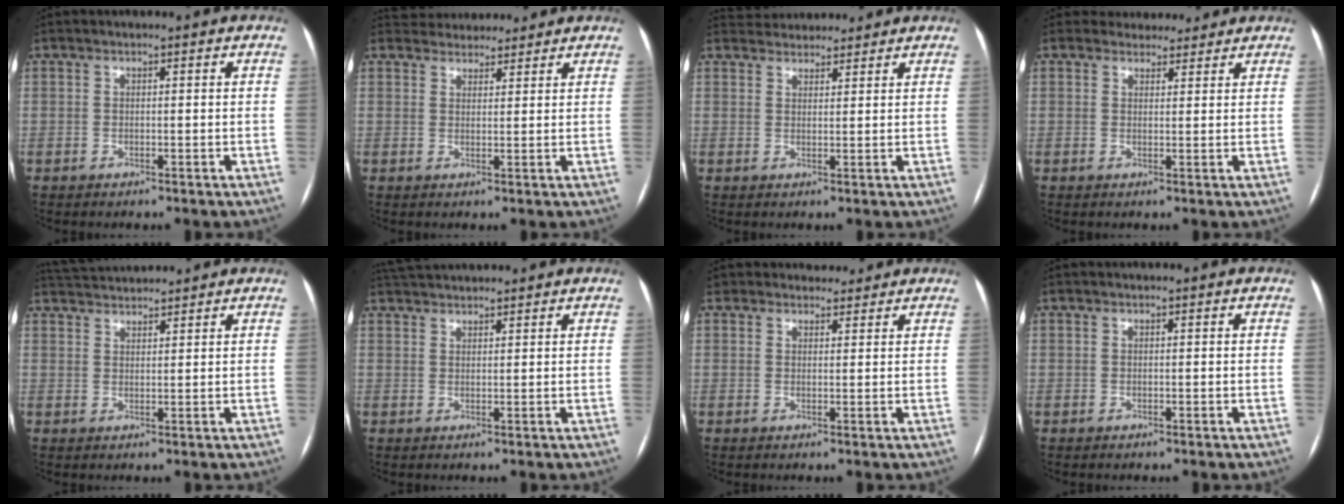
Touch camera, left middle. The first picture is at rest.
{"total": 5.9, "force": [5.6, 1.9, 0.5], "torque": [-0.002, 0.022, 0.078]}
{"total": 6.0, "force": [5.7, 1.8, 0.6], "torque": [-0.007, 0.029, 0.082]}
{"total": 4.7, "force": [4.3, 1.9, -0.1], "torque": [0.009, 0.009, 0.052]}
{"total": 6.2, "force": [6.1, 0.4, 1.2], "torque": [-0.029, 0.032, 0.104]}
{"total": 5.8, "force": [5.6, 0.7, 1.5], "torque": [-0.029, 0.040, 0.094]}
{"total": 2.7, "force": [2.4, 1.2, -0.4], "torque": [0.009, 0.005, 0.029]}
{"total": 0.0}